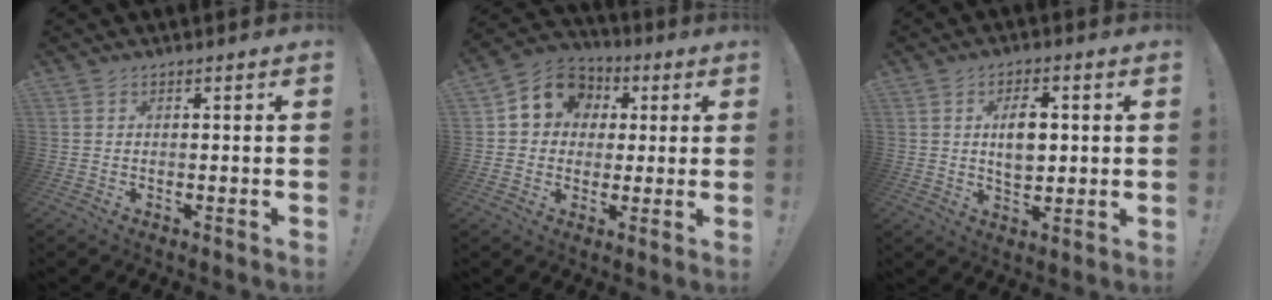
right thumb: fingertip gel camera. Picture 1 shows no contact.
{"total": 10.8, "force": [2.6, 9.4, 4.6], "torque": [-0.058, -0.006, 0.055]}
{"total": 8.1, "force": [1.3, 5.1, 6.1], "torque": [-0.087, 0.000, 0.017]}